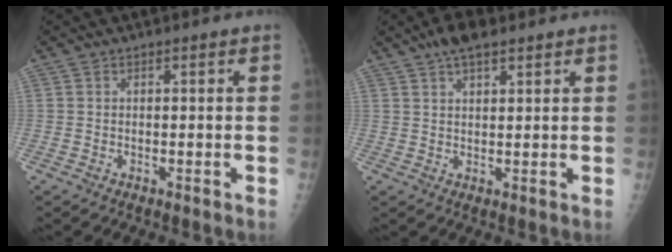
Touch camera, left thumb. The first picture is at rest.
{"total": 6.1, "force": [4.0, 2.3, 3.9], "torque": [-0.058, -0.002, 0.068]}